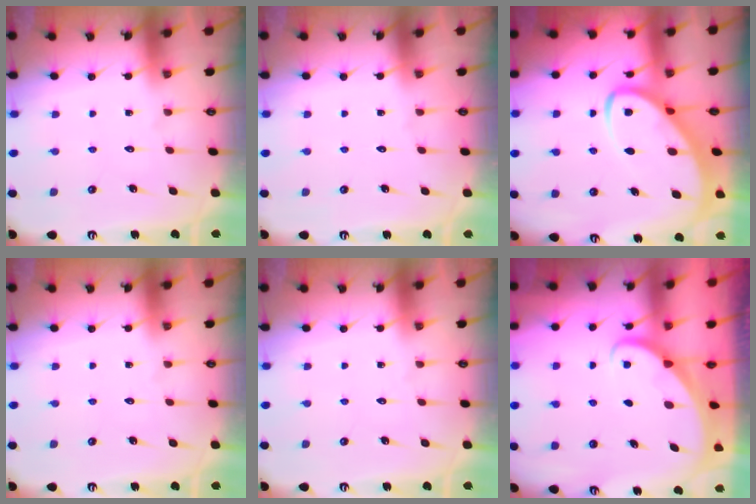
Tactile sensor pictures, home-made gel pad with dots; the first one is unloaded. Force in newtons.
{"total": 0.0}
{"total": 7.9, "press": 7.8, "slide": 0.8}
{"total": 0.0}
{"total": 0.0}
{"total": 1.8, "press": 1.7, "slide": 0.0}